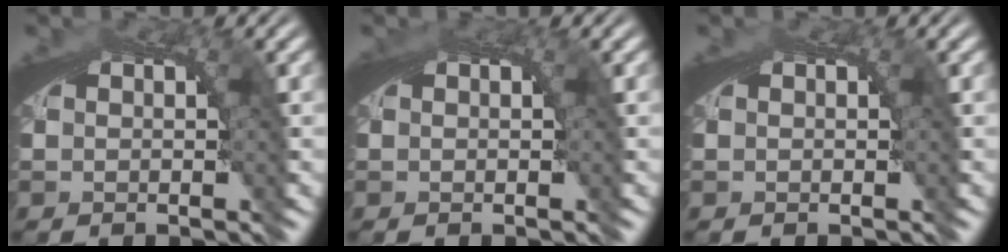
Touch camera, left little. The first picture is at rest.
{"total": 0.5, "force": [0.2, 0.2, 0.4], "torque": [-0.005, 0.004, 0.002]}
{"total": 0.0}